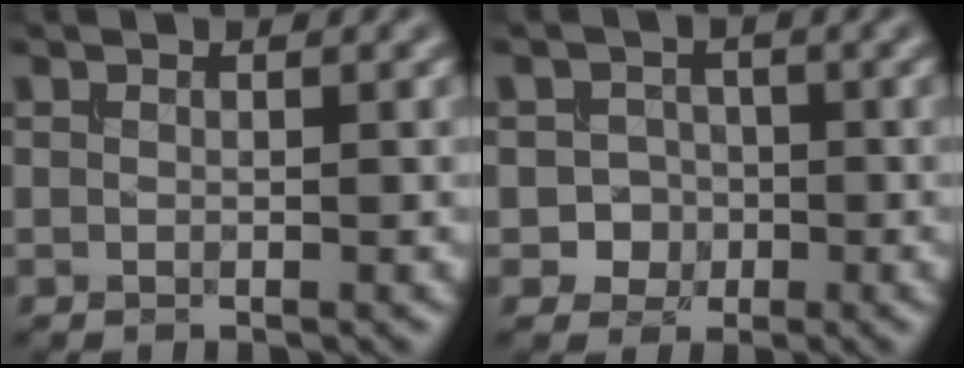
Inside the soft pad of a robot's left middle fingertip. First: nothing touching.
{"total": 2.6, "force": [-0.9, 2.4, 0.5], "torque": [0.006, 0.005, -0.021]}